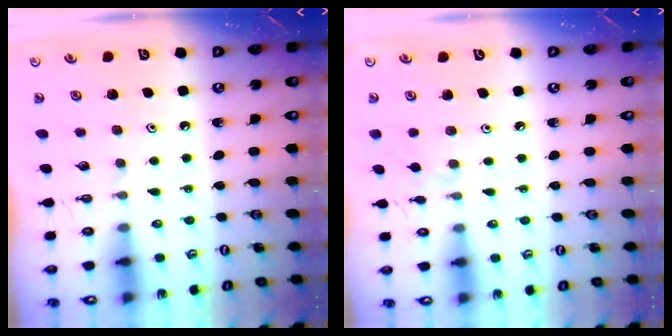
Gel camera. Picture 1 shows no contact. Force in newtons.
{"total": 1.1, "press": 1.0, "slide": 0.4}